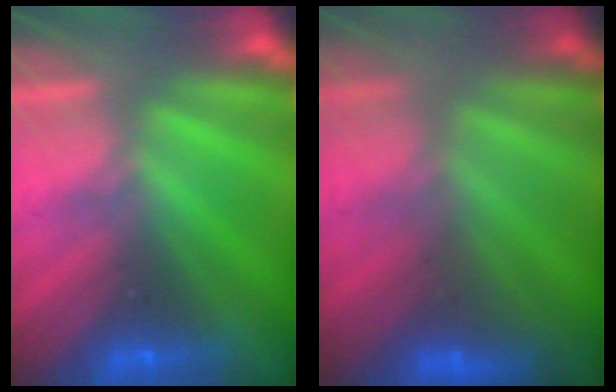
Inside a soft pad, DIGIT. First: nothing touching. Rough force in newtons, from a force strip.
{"total": 2.9}